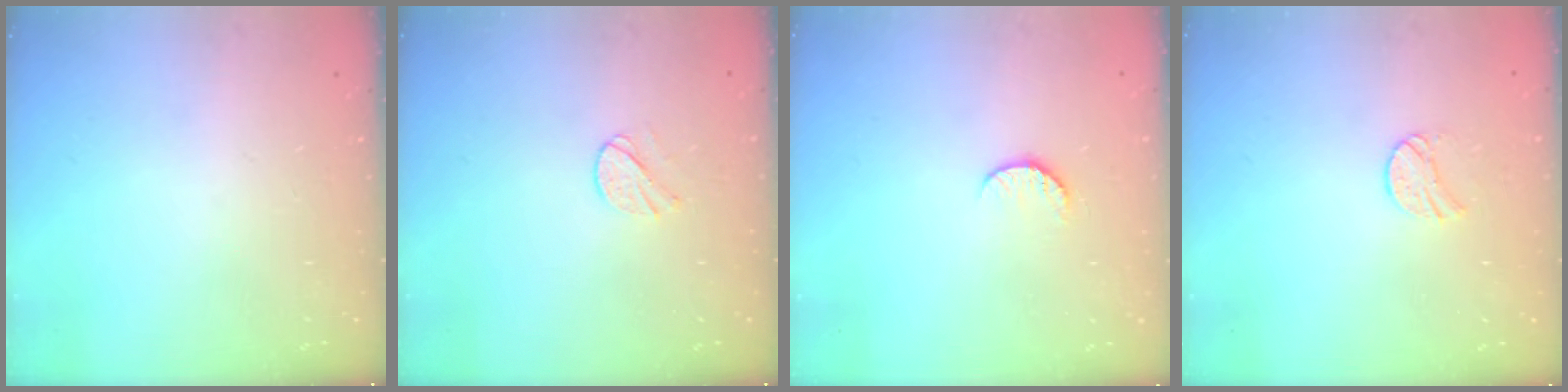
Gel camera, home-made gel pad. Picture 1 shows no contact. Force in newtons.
{"total": 4.7, "press": 4.6, "slide": 0.5}
{"total": 5.2, "press": 5.2, "slide": 0.4}
{"total": 7.8, "press": 7.8, "slide": 0.4}